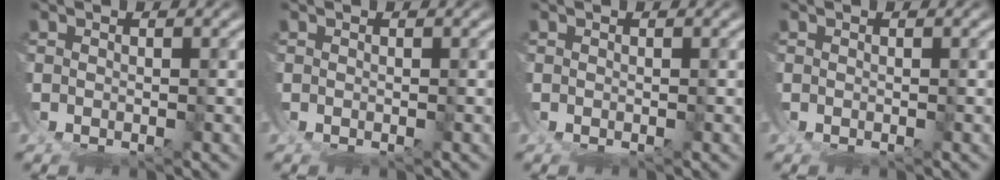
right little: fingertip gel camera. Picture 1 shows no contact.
{"total": 0.0}
{"total": 0.0}
{"total": 0.0}